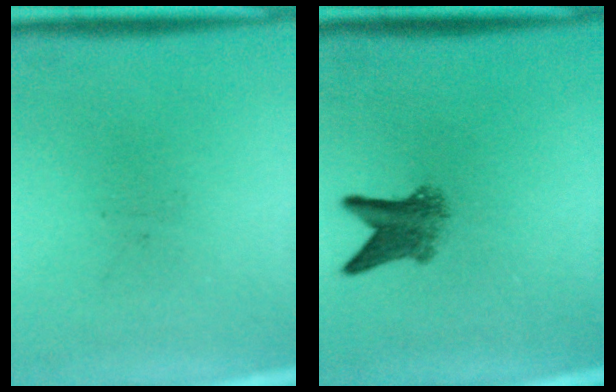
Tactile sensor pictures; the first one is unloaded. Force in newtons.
{"total": 4.3}